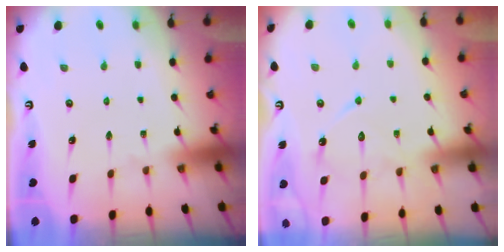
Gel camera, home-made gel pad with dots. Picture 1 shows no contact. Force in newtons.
{"total": 11.2, "press": 11.2, "slide": 0.5}